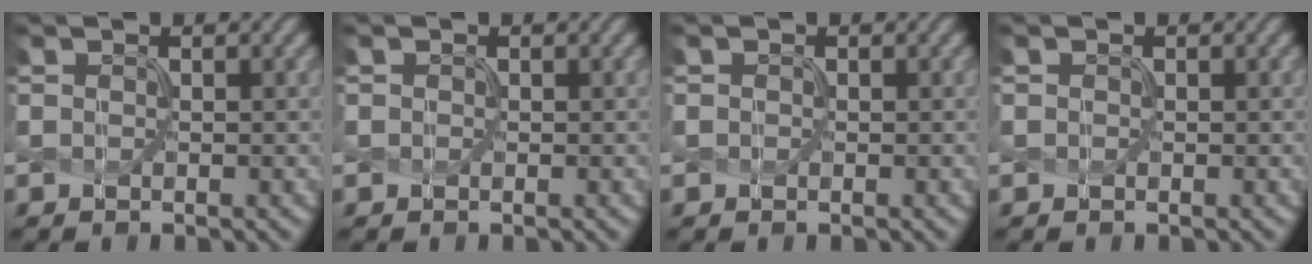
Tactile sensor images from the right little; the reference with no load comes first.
{"total": 0.0}
{"total": 0.0}
{"total": 0.0}